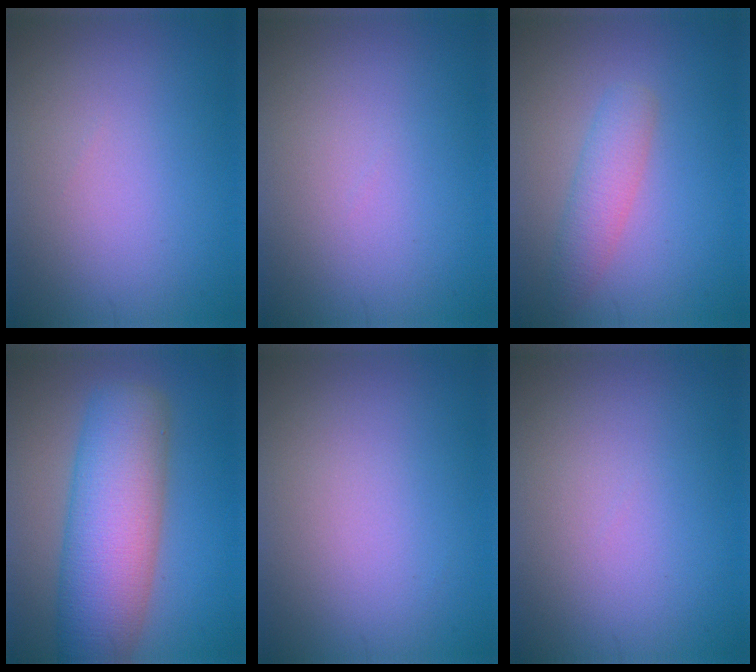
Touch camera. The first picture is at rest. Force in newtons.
{"total": 0.0}
{"total": 2.7, "press": 2.7, "slide": 0.1}
{"total": 9.5, "press": 9.5, "slide": 0.3}
{"total": 0.0}
{"total": 0.0}